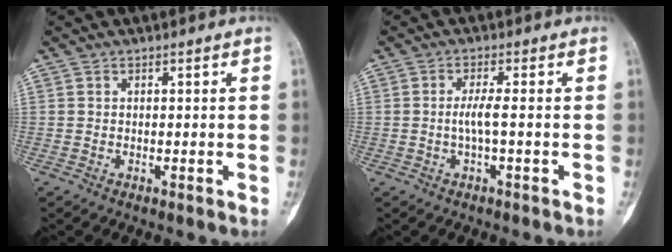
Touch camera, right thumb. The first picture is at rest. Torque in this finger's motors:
{"motor_torque": [0.02, 0.24, 0.34, -0.19, 0.02]}